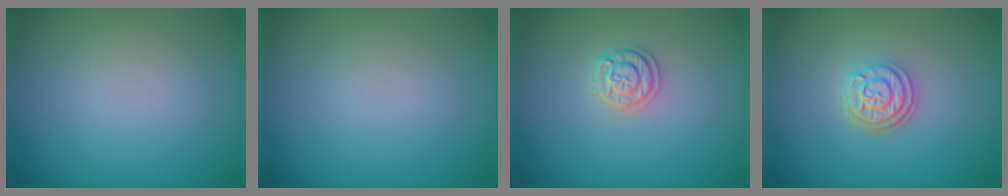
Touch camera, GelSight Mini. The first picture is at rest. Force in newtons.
{"total": 0.0}
{"total": 1.9, "press": 1.9, "slide": 0.2}
{"total": 3.1, "press": 2.5, "slide": 1.8}